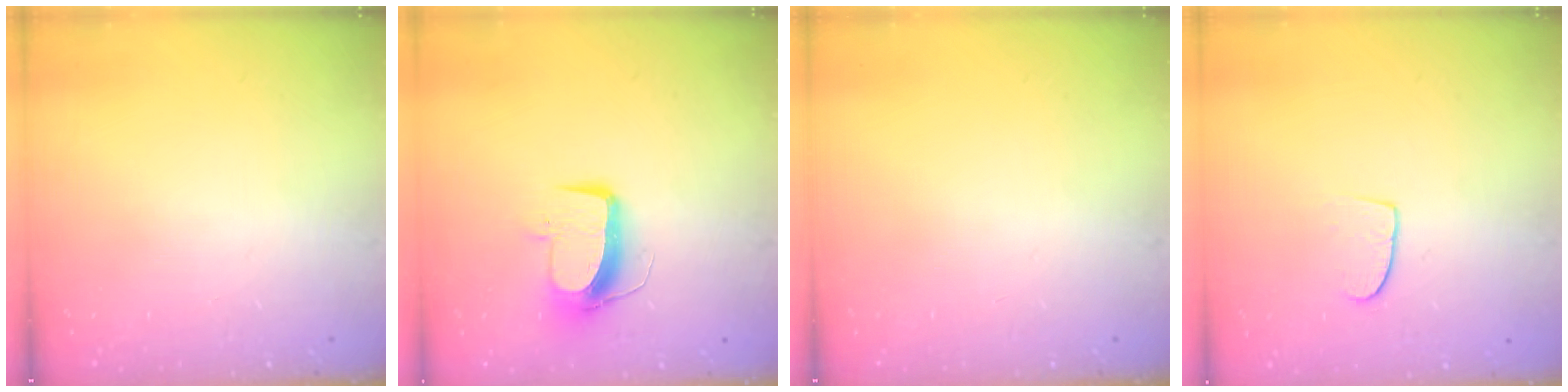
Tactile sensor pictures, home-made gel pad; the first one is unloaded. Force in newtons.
{"total": 9.9, "press": 9.8, "slide": 1.0}
{"total": 0.0}
{"total": 6.8, "press": 6.7, "slide": 0.5}